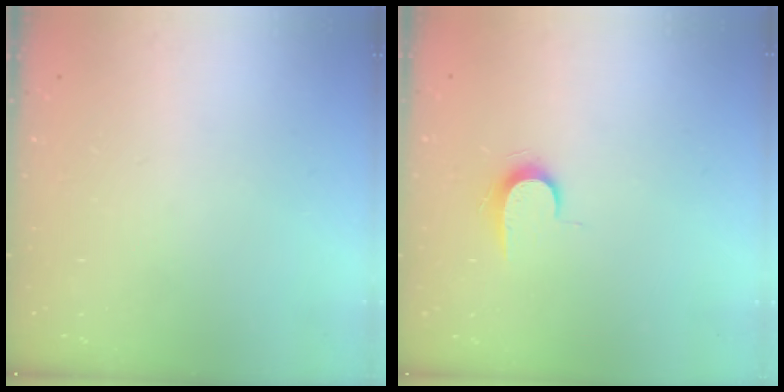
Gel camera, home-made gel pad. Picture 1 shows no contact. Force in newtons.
{"total": 6.6, "press": 6.6, "slide": 0.7}